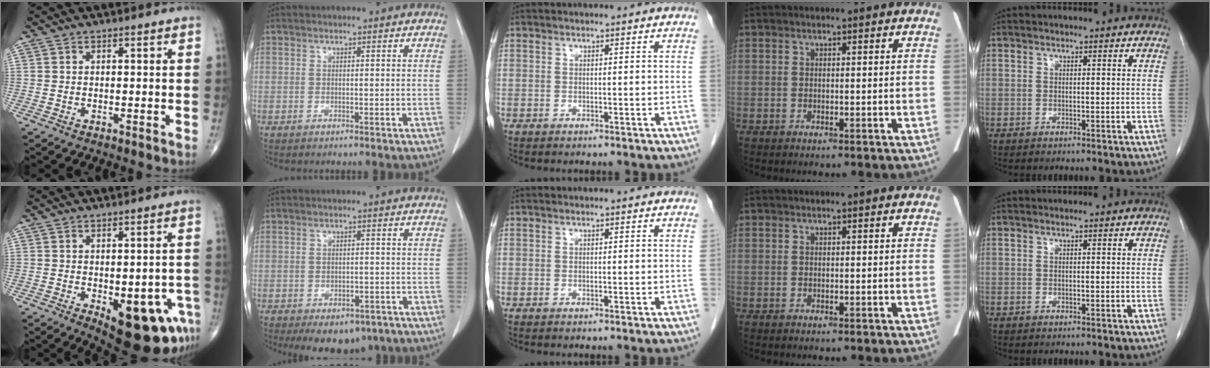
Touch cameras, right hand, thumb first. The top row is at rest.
{"thumb": {"total": 15.6, "force": [-6.1, 6.8, 12.7], "torque": [-0.116, 0.012, -0.061]}, "index": {"total": 9.8, "force": [-6.8, 5.3, 4.5], "torque": [-0.057, 0.005, -0.087]}}